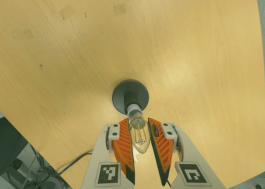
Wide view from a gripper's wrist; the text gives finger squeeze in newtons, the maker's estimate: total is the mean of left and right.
{"total": 11.4, "left": 10.6, "right": 12.1}